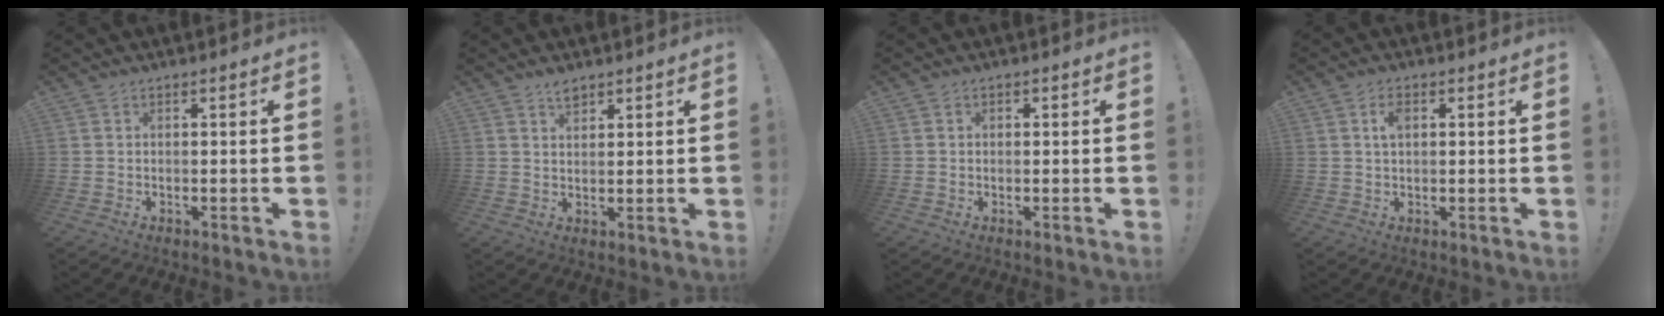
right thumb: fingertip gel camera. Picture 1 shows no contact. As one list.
[{"total": 3.2, "force": [2.7, 1.1, 1.4], "torque": [-0.012, -0.019, 0.046]}, {"total": 0.8, "force": [-0.2, 0.7, 0.3], "torque": [-0.008, 0.005, -0.004]}, {"total": 3.2, "force": [0.9, 1.9, 2.5], "torque": [-0.040, 0.002, 0.012]}]